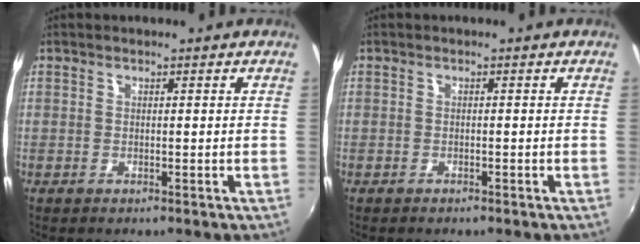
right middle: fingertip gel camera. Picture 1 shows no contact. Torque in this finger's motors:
{"motor_torque": [0.44, -0.83, -0.45, -0.04]}